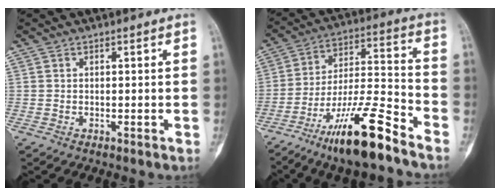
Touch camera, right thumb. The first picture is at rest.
{"total": 16.9, "force": [-11.5, 2.7, 12.0], "torque": [-0.222, 0.074, -0.200]}